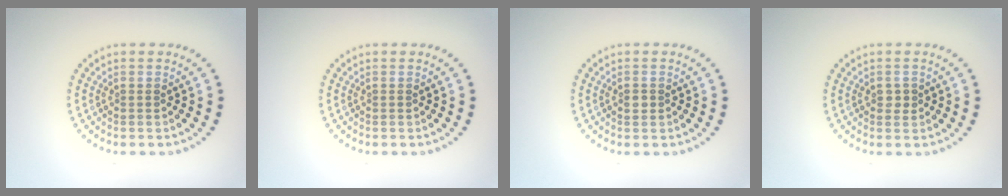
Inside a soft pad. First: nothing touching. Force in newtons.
{"total": 0.0}
{"total": 1.0, "press": 1.0, "slide": 0.3}
{"total": 1.0, "press": 1.0, "slide": 0.1}